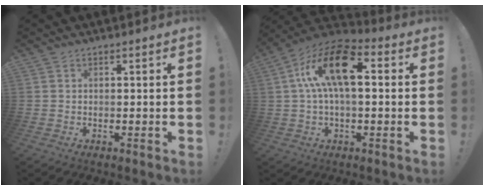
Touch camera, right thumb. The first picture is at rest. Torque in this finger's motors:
{"motor_torque": [2.17, 2.16, 0.18, 0.17, 0.42]}